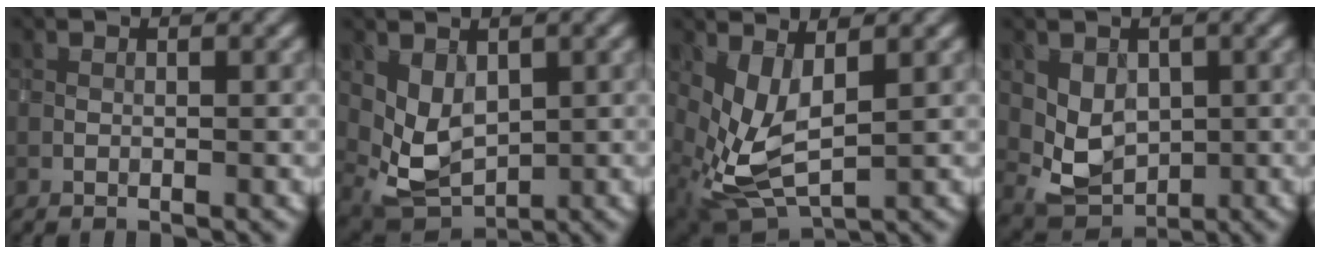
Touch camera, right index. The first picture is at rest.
{"total": 3.6, "force": [1.2, 2.5, 2.3], "torque": [-0.050, -0.011, 0.032]}
{"total": 4.4, "force": [0.9, 2.0, 3.8], "torque": [-0.093, -0.011, 0.024]}
{"total": 3.7, "force": [0.8, 2.9, 2.2], "torque": [-0.037, -0.010, 0.020]}